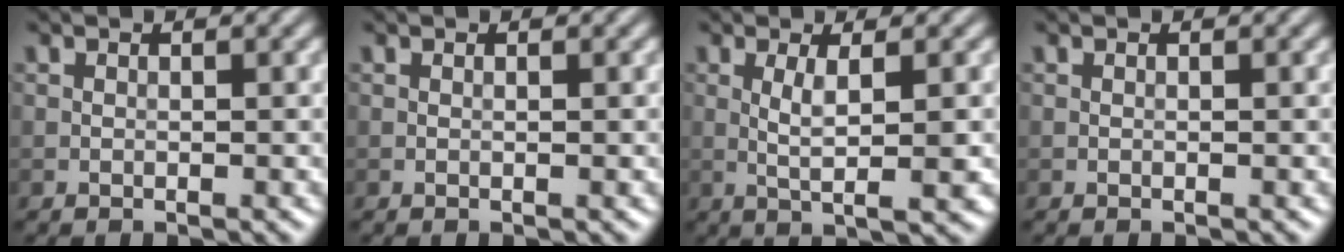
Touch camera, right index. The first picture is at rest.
{"total": 0.0}
{"total": 3.3, "force": [0.2, 0.5, 3.2], "torque": [-0.061, -0.005, 0.007]}
{"total": 0.0}